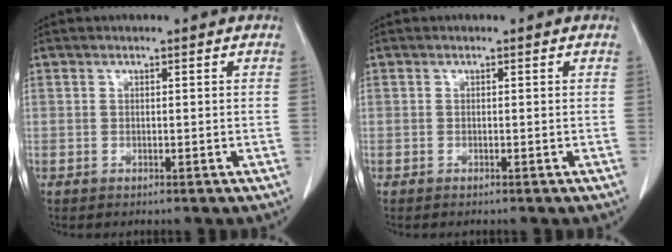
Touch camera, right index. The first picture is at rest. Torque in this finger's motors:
{"motor_torque": [0.07, -0.10, 0.03, 0.01]}